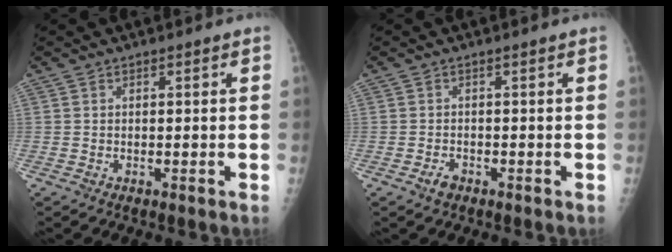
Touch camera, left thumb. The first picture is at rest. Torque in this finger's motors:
{"motor_torque": [-0.54, 0.34, -0.10, 0.03, -0.01]}